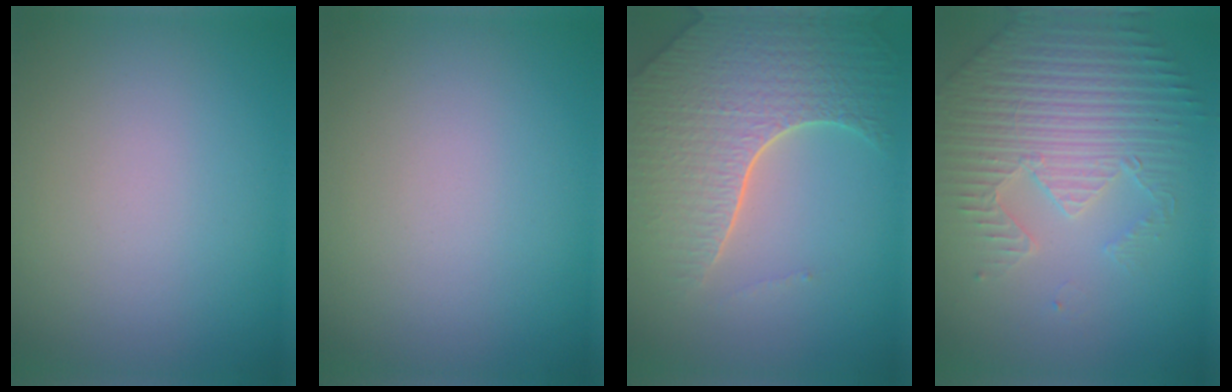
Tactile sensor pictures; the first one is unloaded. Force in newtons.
{"total": 0.0}
{"total": 8.2, "press": 5.8, "slide": 5.9}
{"total": 4.9, "press": 4.6, "slide": 1.8}